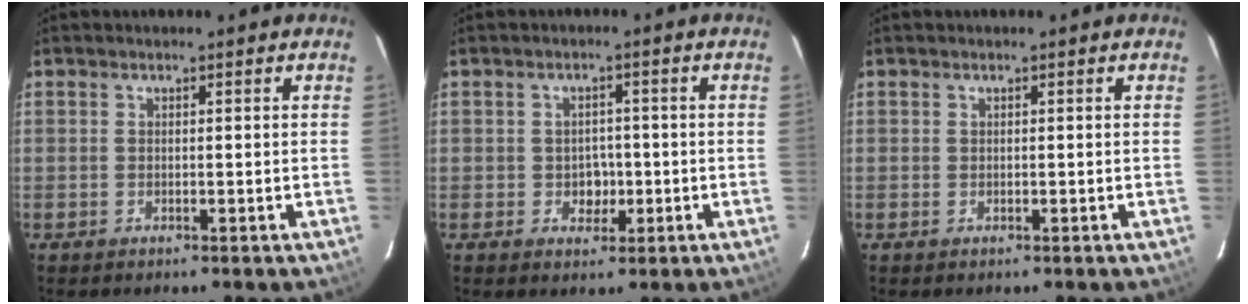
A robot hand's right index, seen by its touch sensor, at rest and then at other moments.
{"total": 3.2, "force": [-0.7, 2.9, 1.2], "torque": [-0.020, 0.011, -0.001]}
{"total": 0.0}